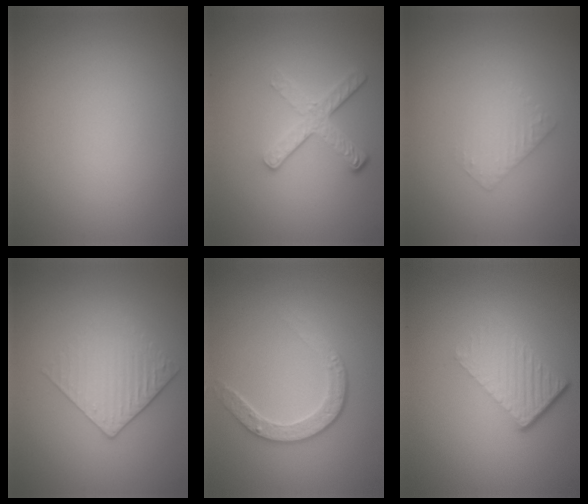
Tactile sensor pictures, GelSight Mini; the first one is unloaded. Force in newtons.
{"total": 3.9, "press": 2.7, "slide": 2.8}
{"total": 1.6, "press": 1.6, "slide": 0.4}
{"total": 3.0, "press": 2.6, "slide": 1.6}
{"total": 2.6, "press": 2.0, "slide": 1.7}
{"total": 4.4, "press": 2.8, "slide": 3.3}